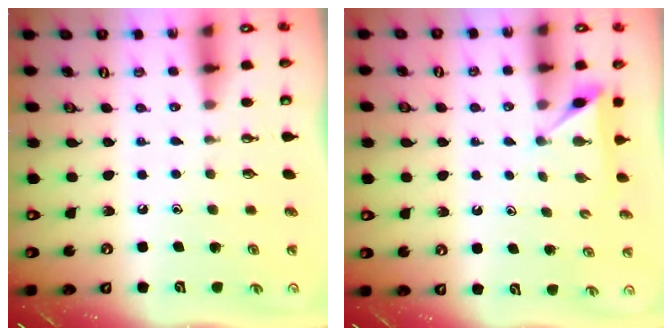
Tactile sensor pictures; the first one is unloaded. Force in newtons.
{"total": 3.2, "press": 3.2, "slide": 0.4}